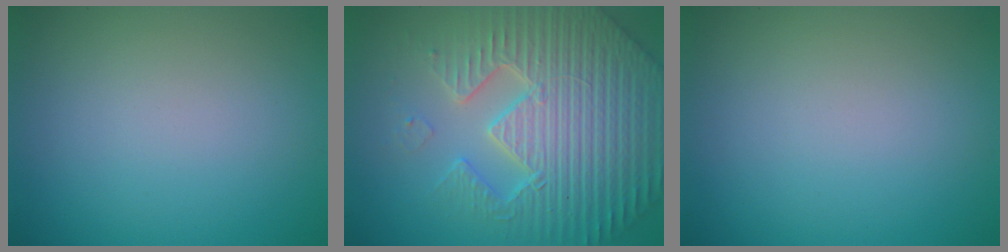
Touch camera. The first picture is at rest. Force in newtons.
{"total": 7.7, "press": 7.4, "slide": 1.9}
{"total": 0.0}